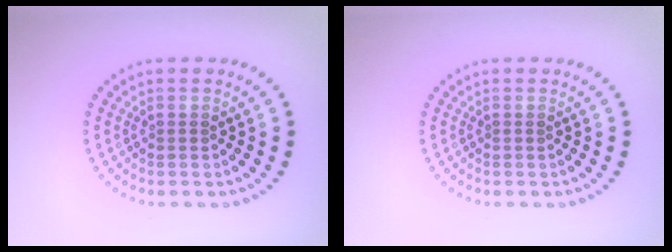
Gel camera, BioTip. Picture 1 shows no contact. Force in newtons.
{"total": 0.0}